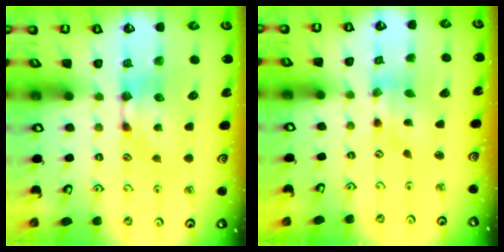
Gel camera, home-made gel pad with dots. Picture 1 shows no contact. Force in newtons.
{"total": 2.7, "press": 2.4, "slide": 1.3}